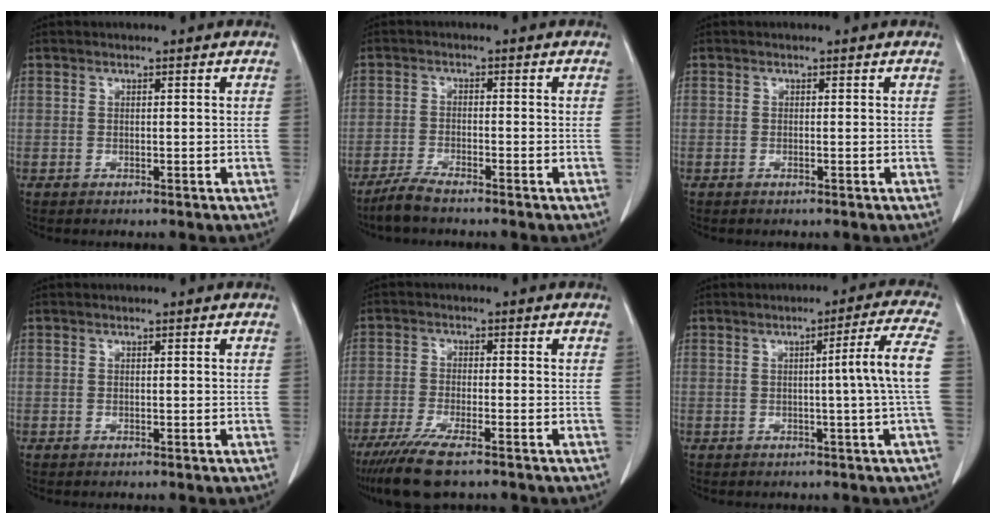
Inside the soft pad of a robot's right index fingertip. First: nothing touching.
{"total": 3.7, "force": [-3.3, 0.1, 1.8], "torque": [-0.043, -0.010, -0.065]}
{"total": 0.0}
{"total": 0.0}
{"total": 8.6, "force": [-6.3, 1.0, 5.7], "torque": [-0.100, -0.021, -0.103]}
{"total": 6.9, "force": [-0.2, -1.9, 6.6], "torque": [-0.088, 0.002, -0.001]}